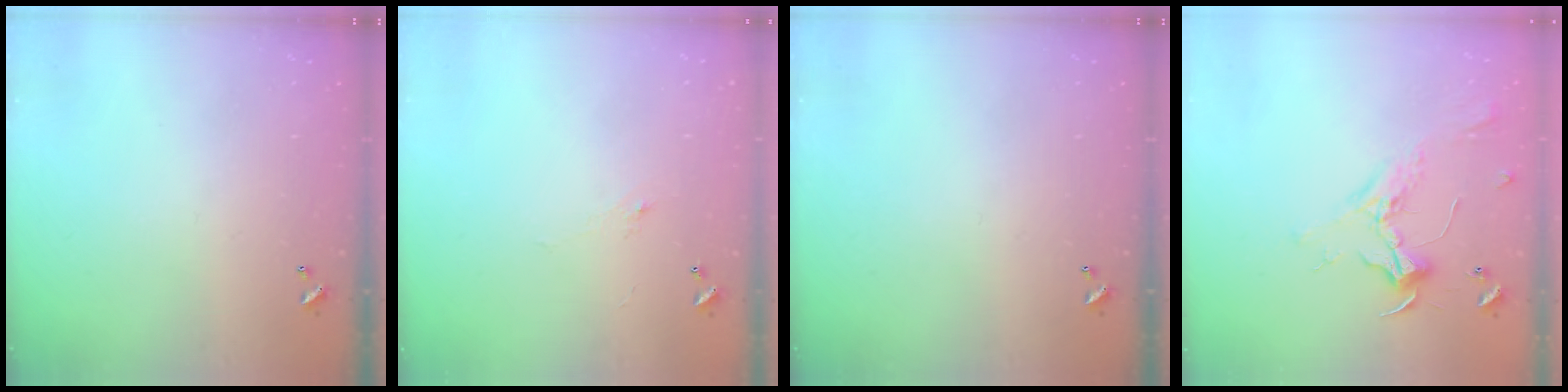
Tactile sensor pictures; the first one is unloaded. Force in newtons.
{"total": 1.2, "press": 0.8, "slide": 0.8}
{"total": 0.0}
{"total": 2.3, "press": 2.2, "slide": 0.9}